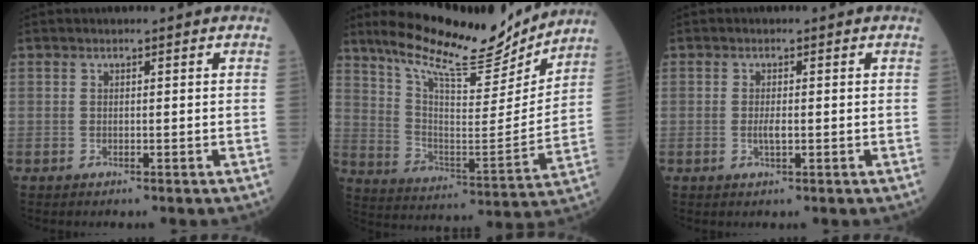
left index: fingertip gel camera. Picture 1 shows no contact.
{"total": 19.8, "force": [17.3, 3.3, 9.1], "torque": [-0.161, -0.018, 0.277]}
{"total": 1.5, "force": [-0.2, 0.4, 1.4], "torque": [-0.031, -0.002, -0.001]}